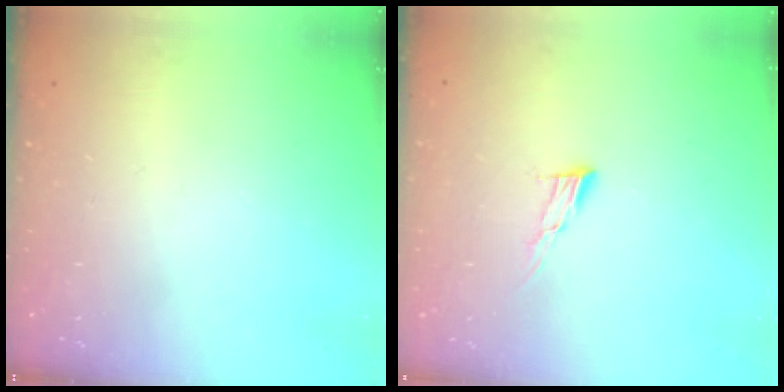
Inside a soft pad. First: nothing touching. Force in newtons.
{"total": 6.9, "press": 6.8, "slide": 1.2}